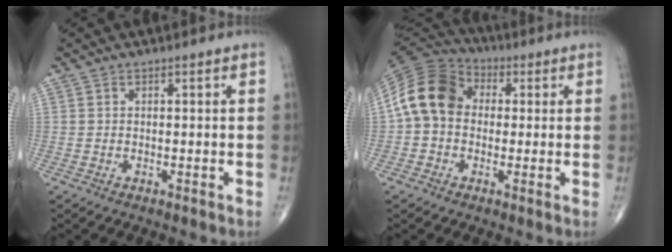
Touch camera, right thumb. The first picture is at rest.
{"total": 12.7, "force": [0.7, 10.0, 7.9], "torque": [-0.142, 0.034, -0.001]}